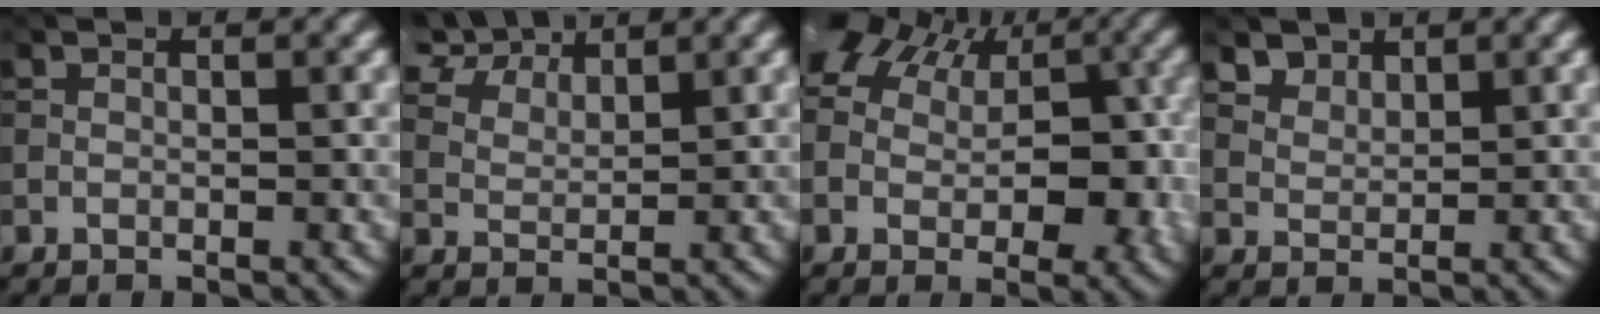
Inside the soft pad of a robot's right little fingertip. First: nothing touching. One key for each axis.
{"total": 7.0, "fx": 5.5, "fy": 2.9, "fz": 3.1, "tx": -0.072, "ty": 0.009, "tz": 0.098}
{"total": 13.4, "fx": 2.4, "fy": 9.4, "fz": 9.2, "tx": -0.127, "ty": 0.015, "tz": 0.040}
{"total": 2.3, "fx": 1.9, "fy": 1.2, "fz": 0.6, "tx": -0.021, "ty": -0.016, "tz": 0.052}